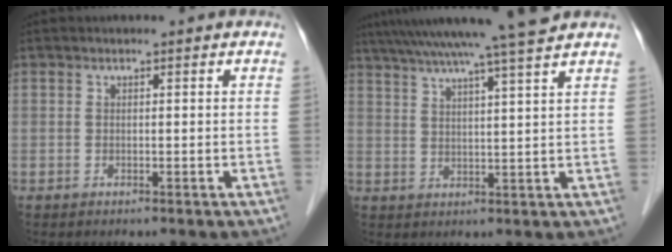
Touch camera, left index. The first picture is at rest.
{"total": 14.1, "force": [11.9, -1.7, 7.3], "torque": [-0.128, 0.007, 0.171]}